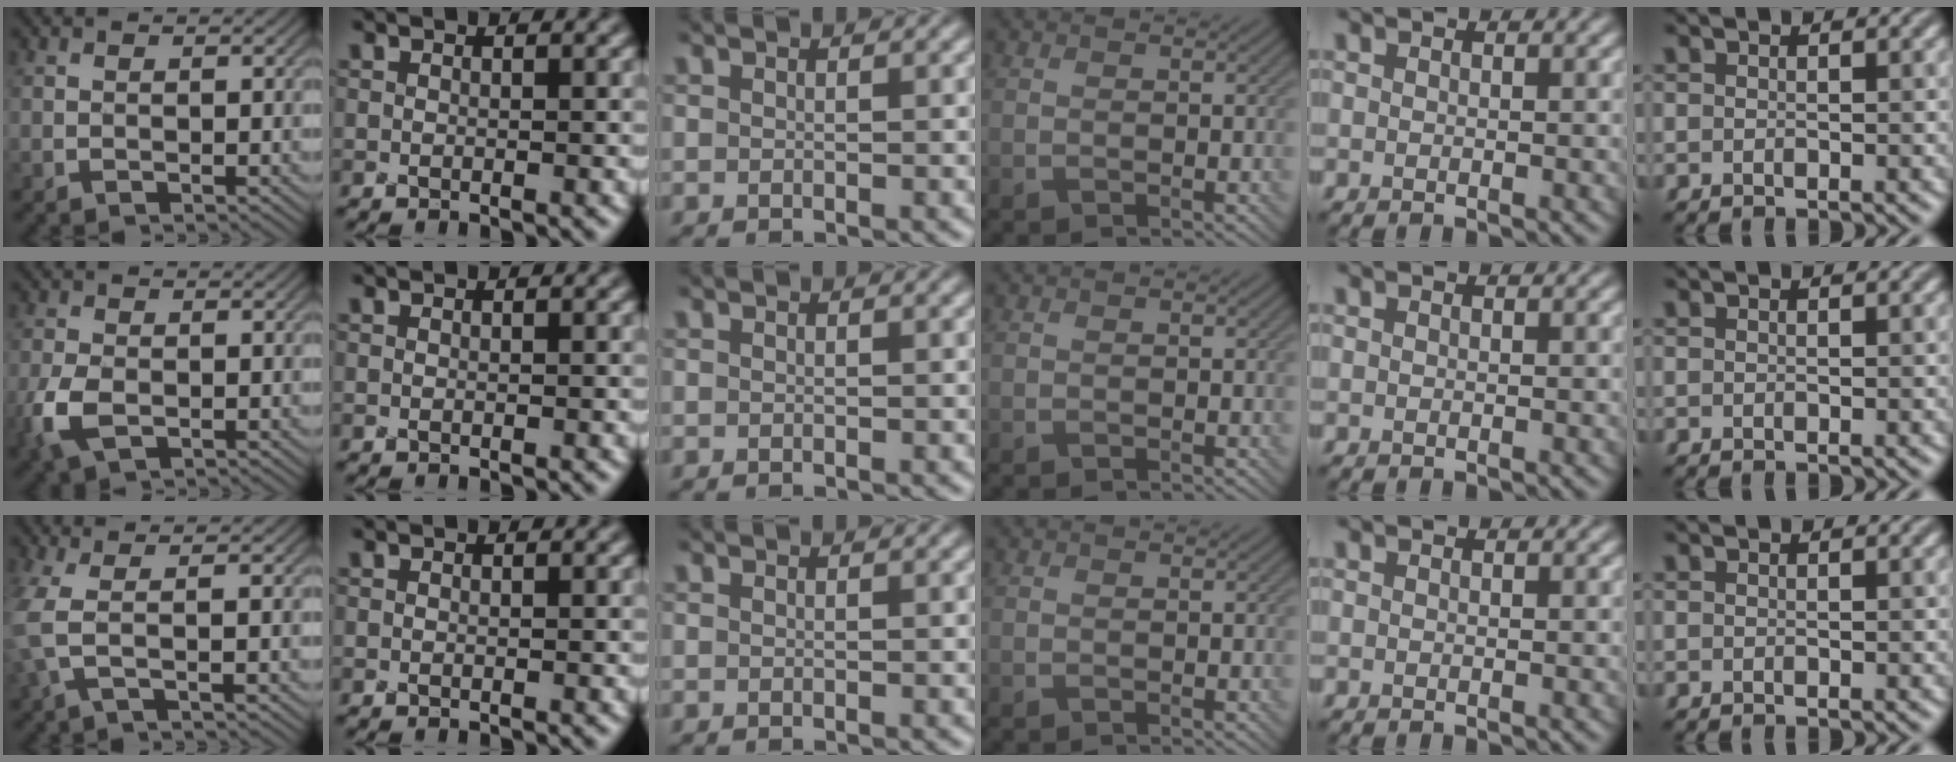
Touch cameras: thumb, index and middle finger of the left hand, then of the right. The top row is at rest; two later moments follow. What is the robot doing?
{"motion": "screw", "object": "bottle cap"}